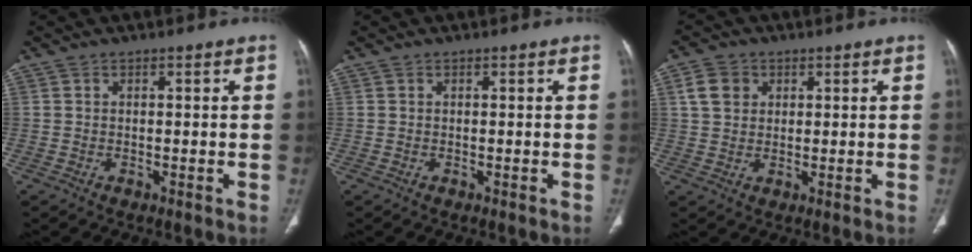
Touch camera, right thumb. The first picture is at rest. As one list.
[{"total": 0.0}, {"total": 4.8, "force": [1.6, 3.9, 2.3], "torque": [-0.027, 0.002, 0.028]}]